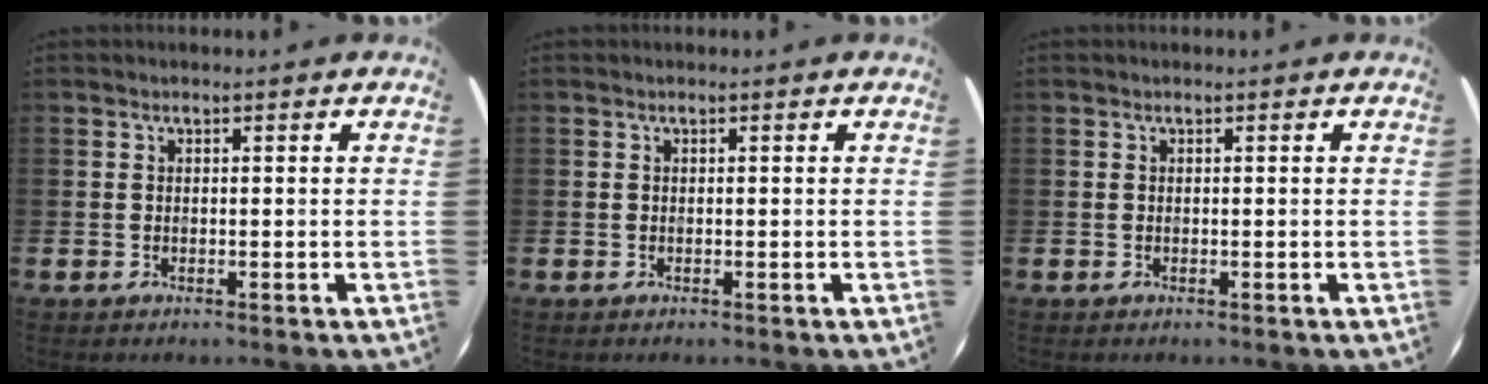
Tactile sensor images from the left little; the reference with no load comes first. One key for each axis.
{"total": 0.0}
{"total": 0.0}